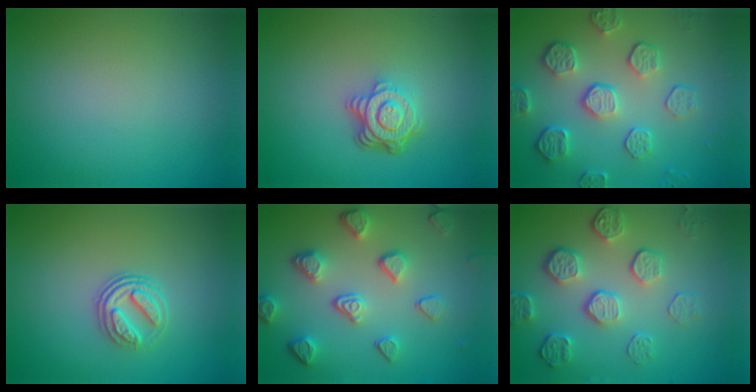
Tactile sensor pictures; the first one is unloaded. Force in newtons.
{"total": 4.7, "press": 3.4, "slide": 3.3}
{"total": 5.7, "press": 4.2, "slide": 3.9}
{"total": 3.1, "press": 2.6, "slide": 1.7}
{"total": 5.0, "press": 3.9, "slide": 3.1}
{"total": 5.3, "press": 3.8, "slide": 3.7}